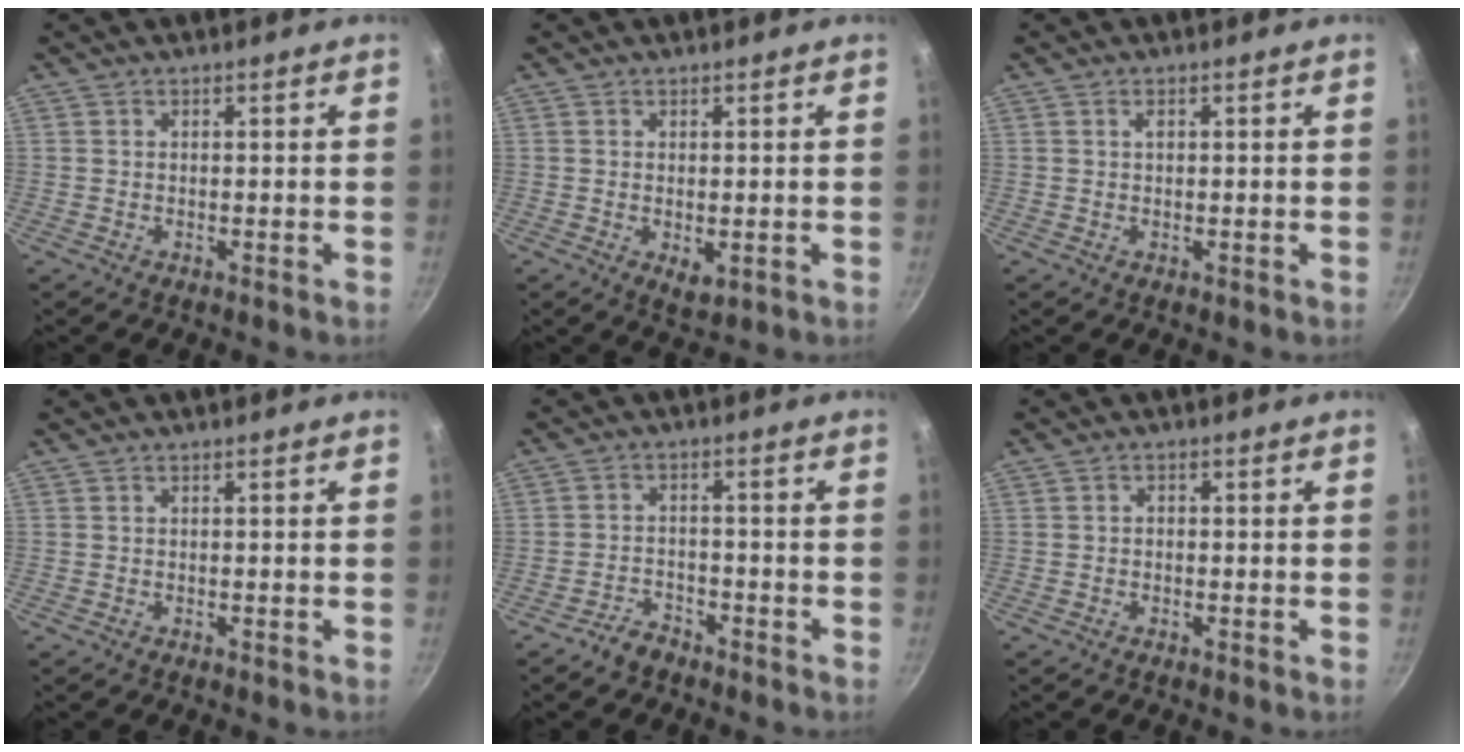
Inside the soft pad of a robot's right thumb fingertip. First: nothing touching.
{"total": 2.9, "force": [-0.4, 1.6, 2.4], "torque": [-0.040, -0.012, -0.002]}
{"total": 1.0, "force": [0.3, 0.6, 0.8], "torque": [-0.011, 0.001, 0.004]}
{"total": 0.0}
{"total": 3.7, "force": [-3.0, 1.8, 1.0], "torque": [-0.012, 0.034, -0.052]}
{"total": 1.0, "force": [-0.3, 0.8, 0.6], "torque": [-0.009, 0.006, -0.006]}